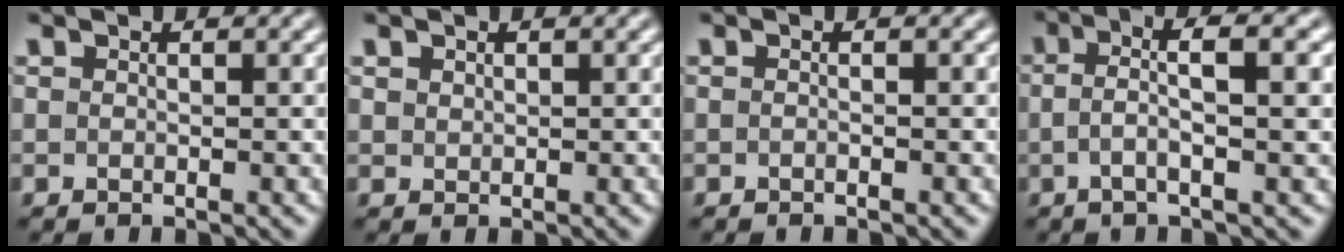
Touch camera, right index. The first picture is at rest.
{"total": 0.6, "force": [0.6, -0.1, 0.2], "torque": [-0.002, -0.006, 0.022]}
{"total": 0.6, "force": [-0.4, -0.4, 0.2], "torque": [-0.004, 0.005, -0.011]}
{"total": 3.5, "force": [0.1, 0.2, 3.5], "torque": [-0.057, 0.003, -0.002]}